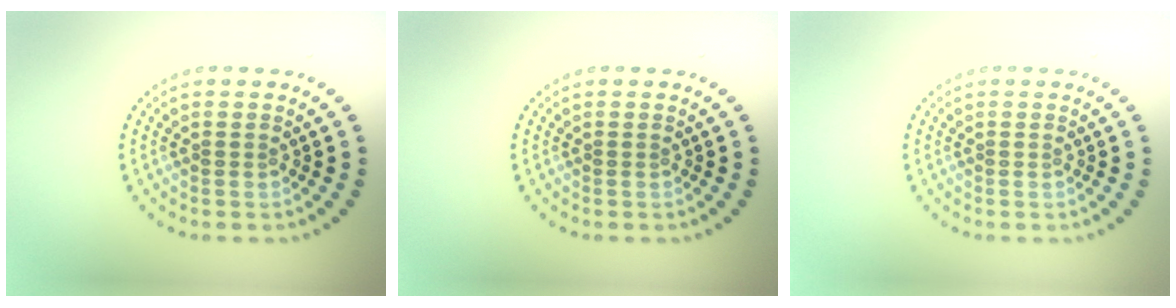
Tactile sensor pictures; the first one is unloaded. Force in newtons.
{"total": 0.0}
{"total": 0.0}